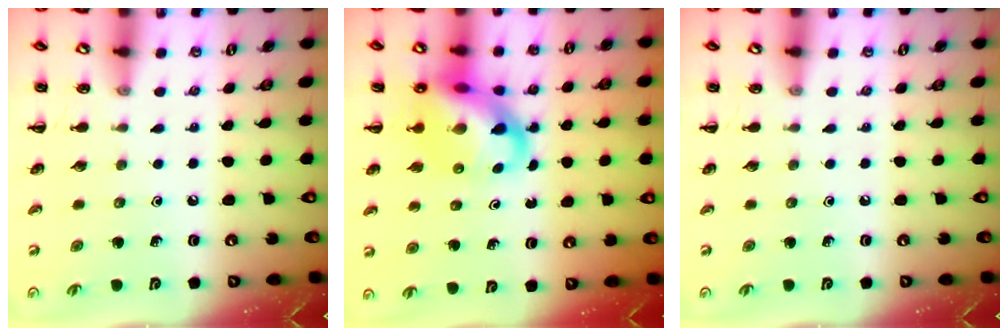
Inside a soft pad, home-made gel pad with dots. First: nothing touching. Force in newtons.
{"total": 13.4, "press": 12.9, "slide": 3.6}
{"total": 0.0}